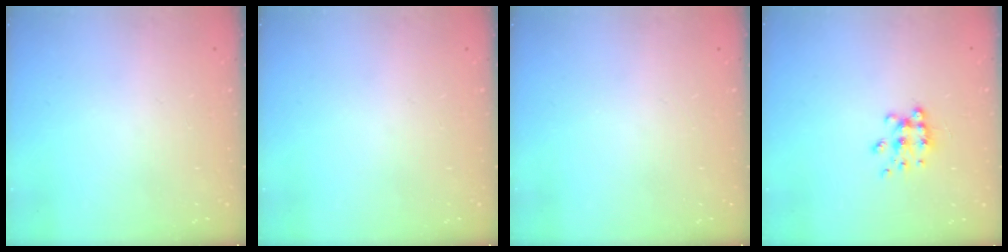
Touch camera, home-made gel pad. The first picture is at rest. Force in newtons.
{"total": 0.0}
{"total": 0.0}
{"total": 7.8, "press": 7.8, "slide": 0.8}